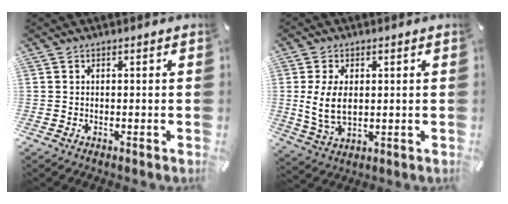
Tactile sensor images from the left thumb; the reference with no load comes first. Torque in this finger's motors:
{"motor_torque": [-0.29, 0.77, 0.56, 0.50, 0.11]}